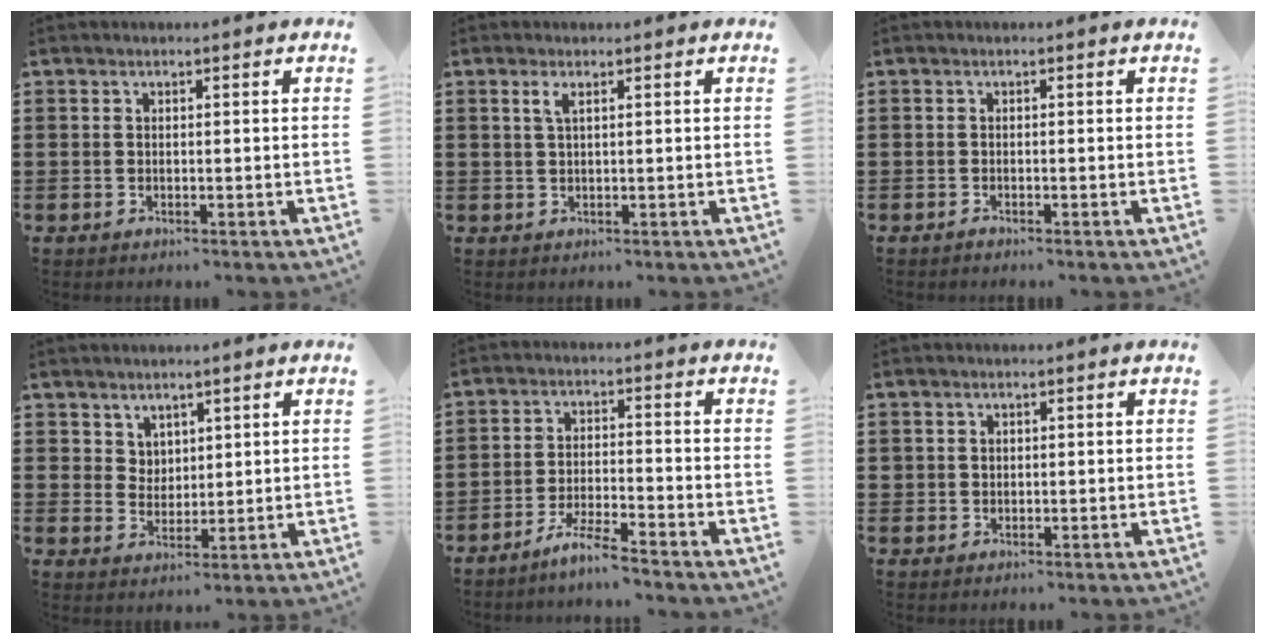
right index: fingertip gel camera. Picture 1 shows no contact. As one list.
[{"total": 1.5, "force": [0.6, 0.3, 1.4], "torque": [-0.029, 0.004, 0.009]}, {"total": 0.6, "force": [-0.6, 0.0, 0.1], "torque": [-0.004, -0.004, -0.012]}, {"total": 3.6, "force": [2.7, 2.4, 0.2], "torque": [-0.015, 0.003, 0.052]}, {"total": 4.9, "force": [-4.5, -0.4, 1.9], "torque": [-0.048, -0.008, -0.089]}, {"total": 1.0, "force": [0.4, 0.9, 0.2], "torque": [-0.006, 0.004, 0.008]}]